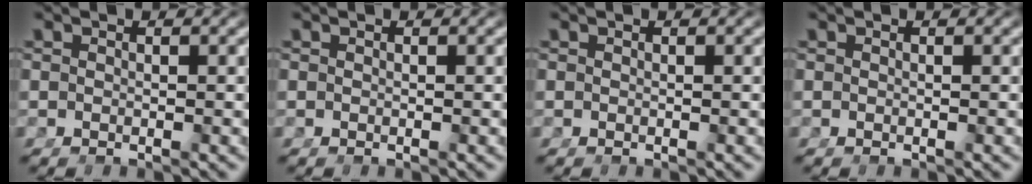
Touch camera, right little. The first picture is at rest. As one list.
[{"total": 0.0}, {"total": 0.0}, {"total": 0.0}]